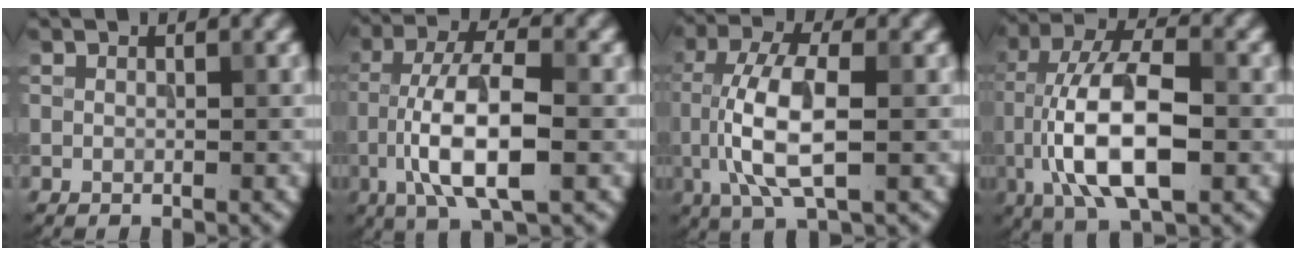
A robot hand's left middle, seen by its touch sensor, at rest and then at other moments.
{"total": 8.8, "force": [-2.5, 2.8, 7.9], "torque": [-0.153, 0.011, -0.050]}
{"total": 7.1, "force": [-0.6, 2.5, 6.7], "torque": [-0.142, 0.006, -0.013]}
{"total": 10.7, "force": [-2.1, 4.2, 9.6], "torque": [-0.179, 0.017, -0.044]}